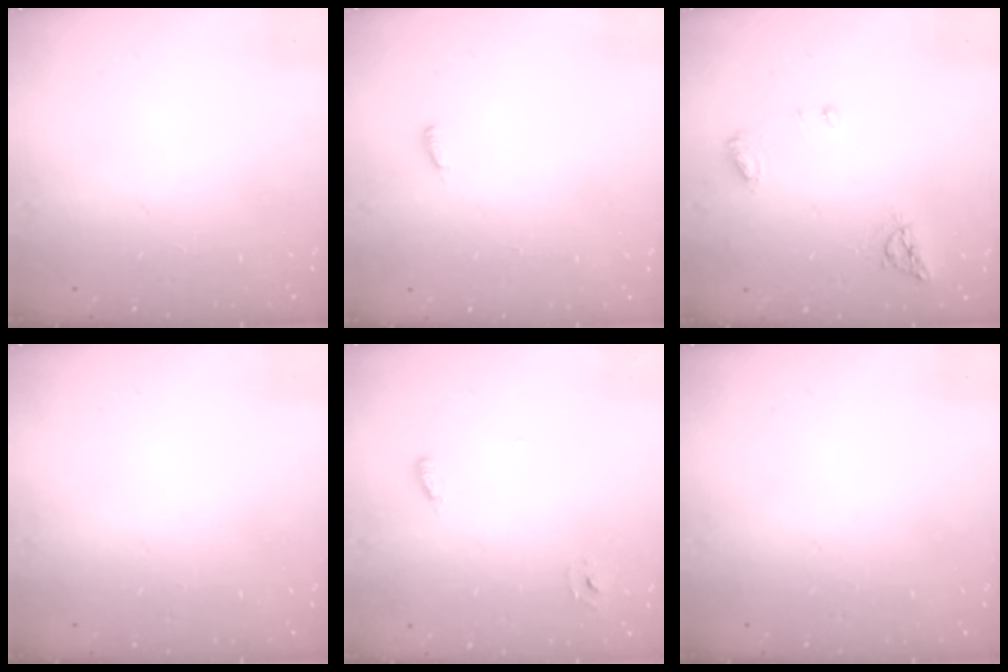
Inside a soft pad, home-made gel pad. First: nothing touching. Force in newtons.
{"total": 2.9, "press": 2.8, "slide": 0.9}
{"total": 6.6, "press": 6.5, "slide": 0.6}
{"total": 0.0}
{"total": 2.6, "press": 2.5, "slide": 0.6}
{"total": 0.0}